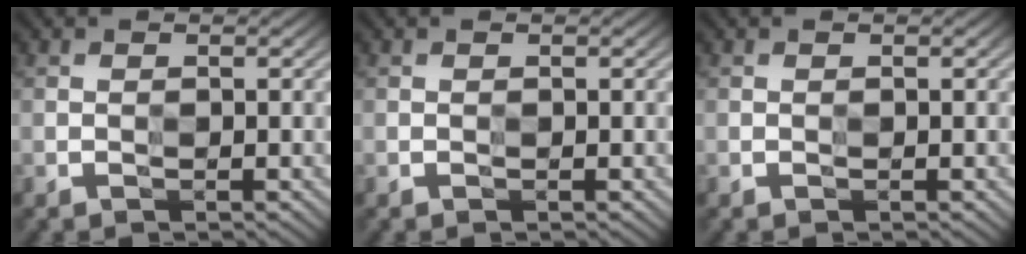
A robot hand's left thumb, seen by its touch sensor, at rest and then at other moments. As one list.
[{"total": 0.0}, {"total": 0.0}]